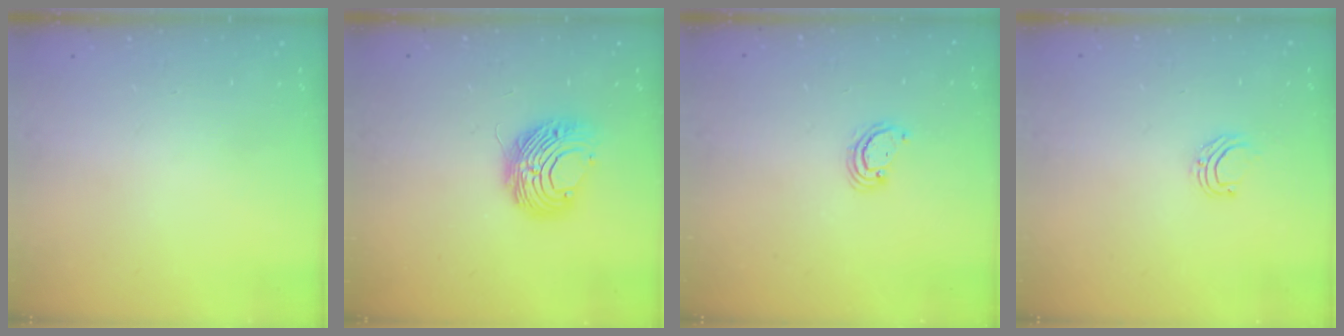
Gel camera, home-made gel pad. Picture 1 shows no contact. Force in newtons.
{"total": 8.9, "press": 8.9, "slide": 0.0}
{"total": 3.2, "press": 3.1, "slide": 0.3}
{"total": 4.8, "press": 4.8, "slide": 0.3}